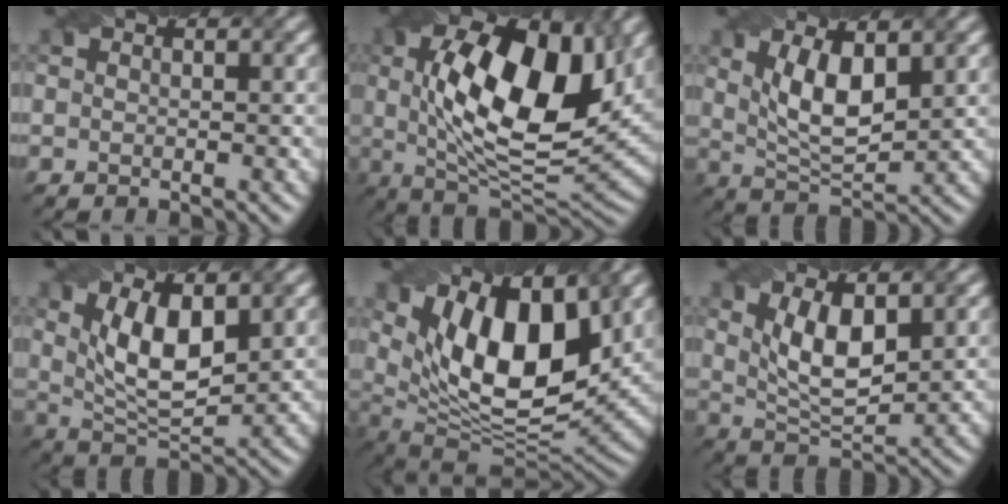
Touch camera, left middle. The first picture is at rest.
{"total": 14.2, "force": [2.9, 6.2, 12.5], "torque": [-0.205, 0.000, 0.044]}
{"total": 5.8, "force": [1.8, 2.3, 4.9], "torque": [-0.101, -0.006, 0.039]}
{"total": 6.7, "force": [1.9, 2.8, 5.8], "torque": [-0.113, -0.004, 0.039]}
{"total": 13.4, "force": [4.9, 6.1, 10.9], "torque": [-0.175, 0.000, 0.082]}
{"total": 5.5, "force": [1.7, 2.3, 4.8], "torque": [-0.098, -0.006, 0.038]}